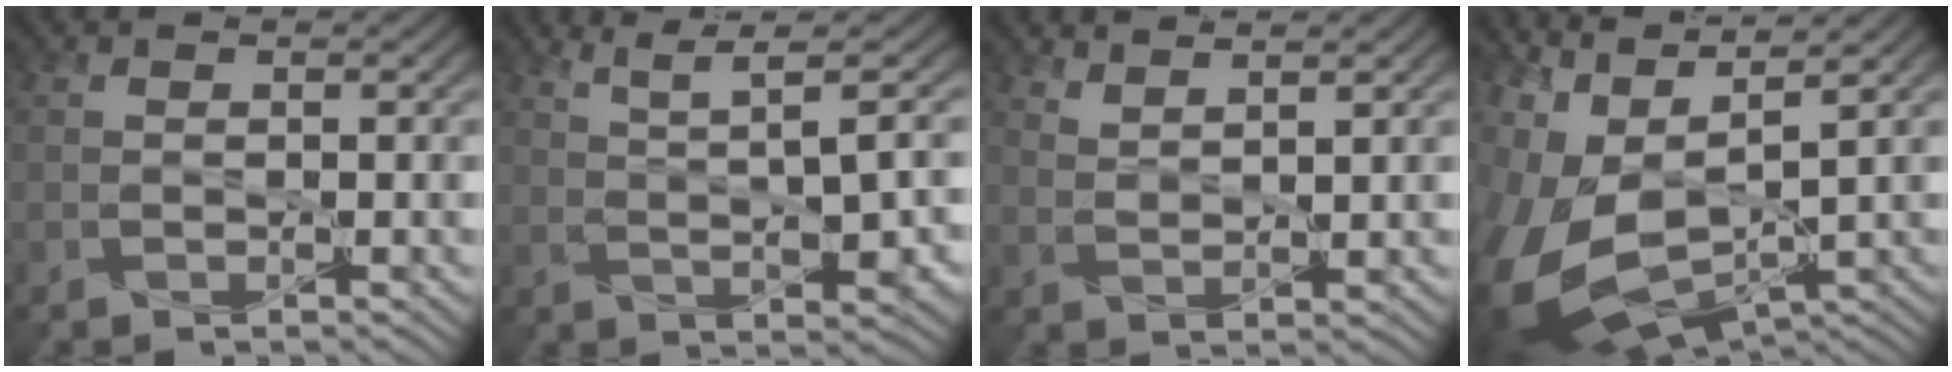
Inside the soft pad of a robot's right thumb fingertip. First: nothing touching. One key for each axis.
{"total": 4.5, "fx": 2.1, "fy": 0.3, "fz": 4.0, "tx": -0.079, "ty": 0.005, "tz": 0.046}
{"total": 3.3, "fx": 2.7, "fy": 0.6, "fz": 1.8, "tx": -0.034, "ty": -0.007, "tz": 0.060}
{"total": 16.0, "fx": -0.9, "fy": 7.7, "fz": 14.0, "tx": -0.318, "ty": -0.022, "tz": 0.013}